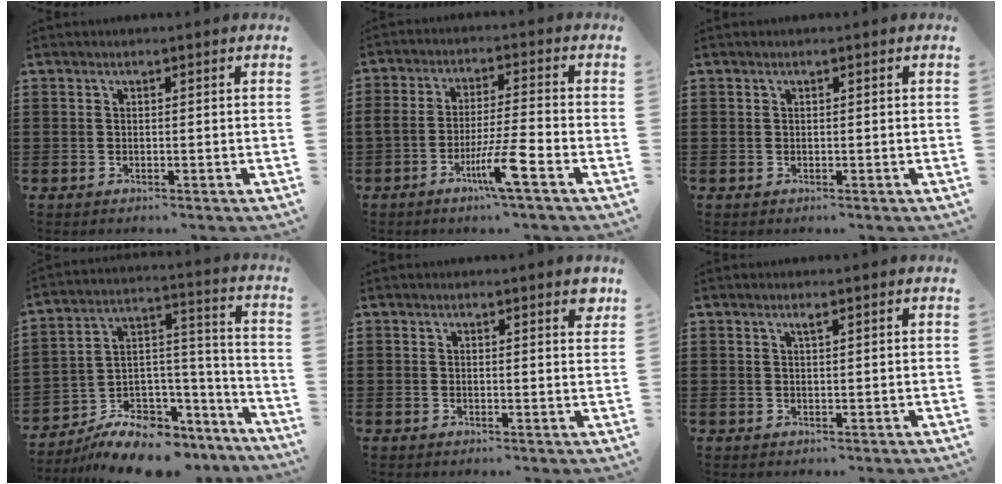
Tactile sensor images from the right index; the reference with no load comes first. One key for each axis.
{"total": 7.8, "fx": -4.1, "fy": 0.3, "fz": 6.7, "tx": -0.130, "ty": -0.007, "tz": -0.079}
{"total": 0.0}
{"total": 9.6, "fx": -8.2, "fy": 4.2, "fz": 2.8, "tx": -0.038, "ty": 0.033, "tz": -0.146}
{"total": 1.6, "fx": 1.3, "fy": 0.5, "fz": 0.9, "tx": -0.004, "ty": -0.003, "tz": 0.020}
{"total": 0.9, "fx": 0.6, "fy": 0.1, "fz": 0.7, "tx": -0.014, "ty": 0.000, "tz": 0.010}